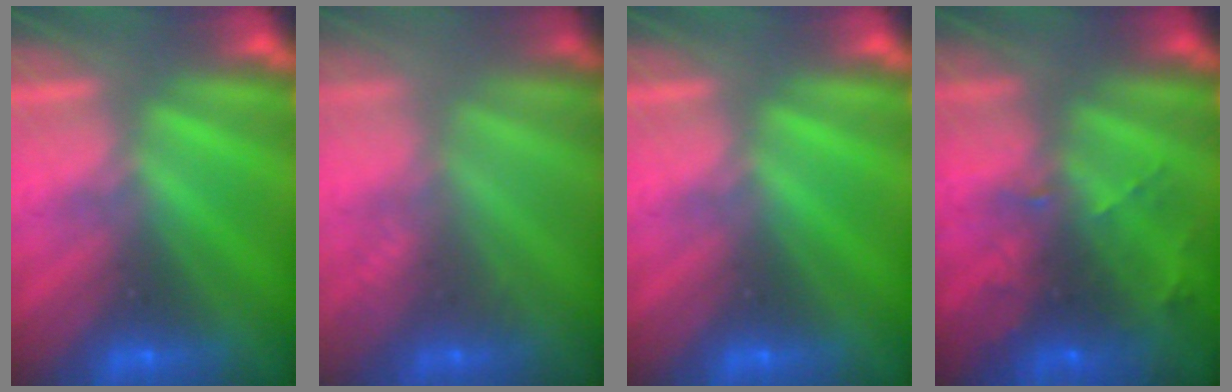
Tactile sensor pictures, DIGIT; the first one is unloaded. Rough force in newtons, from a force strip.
{"total": 2.5}
{"total": 0.0}
{"total": 8.6}